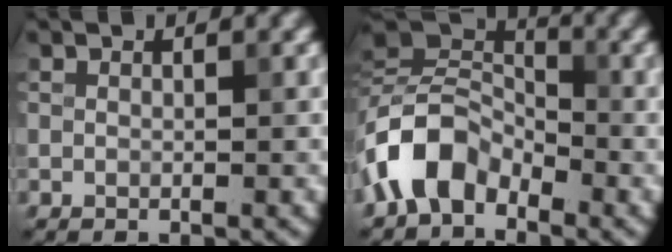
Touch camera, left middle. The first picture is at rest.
{"total": 6.5, "force": [-3.5, 4.1, 3.7], "torque": [-0.067, 0.008, -0.083]}